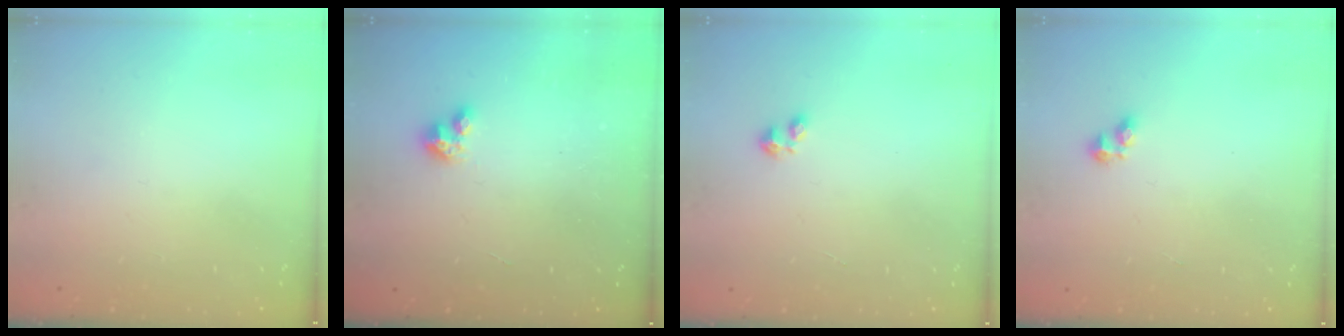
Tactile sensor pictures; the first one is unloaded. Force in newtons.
{"total": 3.1, "press": 3.1, "slide": 0.3}
{"total": 1.5, "press": 1.5, "slide": 0.3}
{"total": 2.7, "press": 2.7, "slide": 0.4}